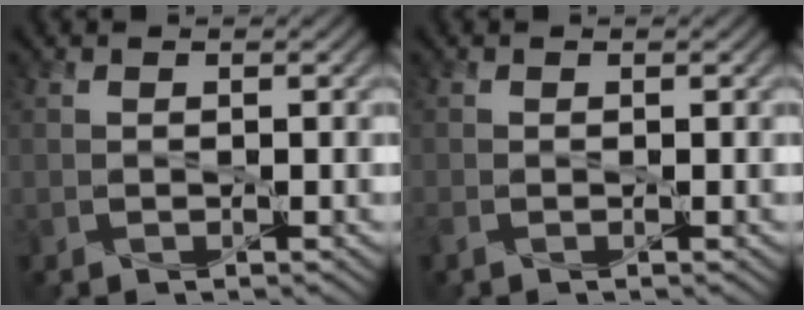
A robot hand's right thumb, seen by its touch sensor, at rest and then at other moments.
{"total": 0.8, "force": [-0.6, 0.2, 0.6], "torque": [-0.017, -0.004, -0.013]}